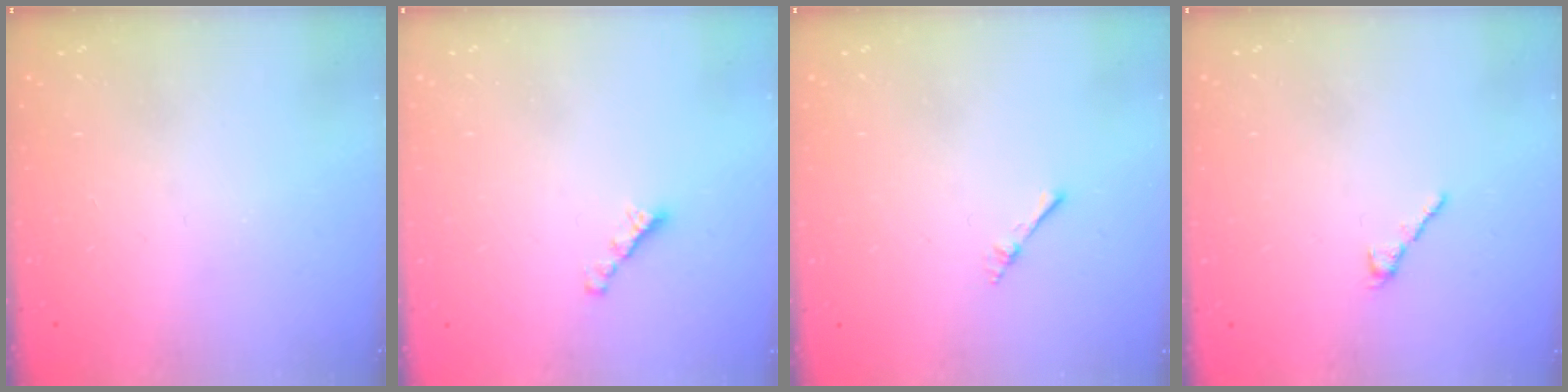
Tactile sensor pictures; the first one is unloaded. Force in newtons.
{"total": 2.7, "press": 2.7, "slide": 0.2}
{"total": 2.2, "press": 2.2, "slide": 0.3}
{"total": 2.2, "press": 2.2, "slide": 0.4}